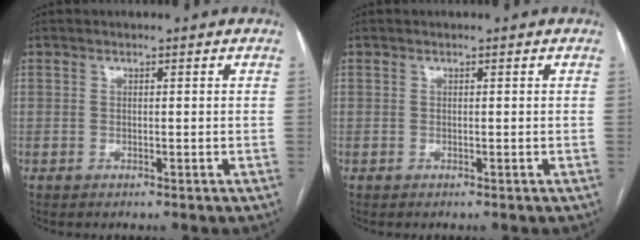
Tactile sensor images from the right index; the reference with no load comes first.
{"total": 0.0}